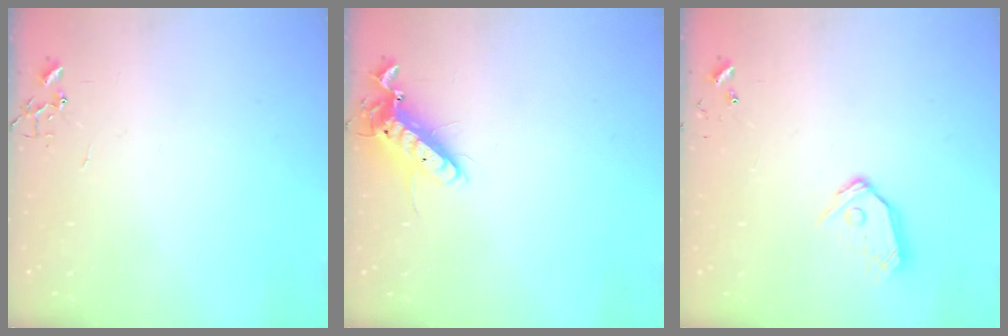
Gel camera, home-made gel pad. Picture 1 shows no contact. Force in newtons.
{"total": 12.2, "press": 12.0, "slide": 2.3}
{"total": 10.1, "press": 10.1, "slide": 1.2}